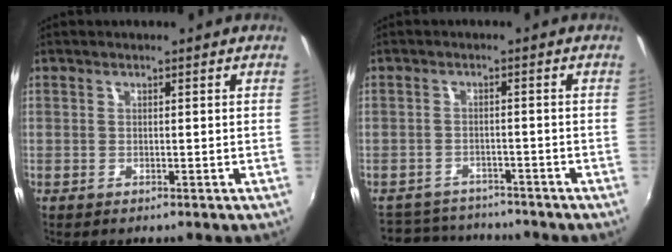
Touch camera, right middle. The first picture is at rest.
{"total": 8.6, "force": [-7.8, 3.1, 1.6], "torque": [-0.048, 0.010, -0.119]}